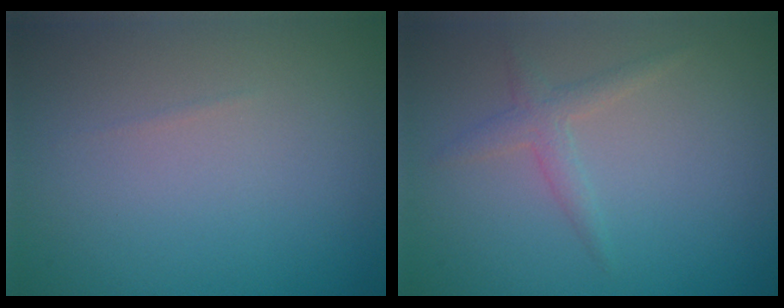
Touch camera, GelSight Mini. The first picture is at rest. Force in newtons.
{"total": 1.6, "press": 1.6, "slide": 0.0}